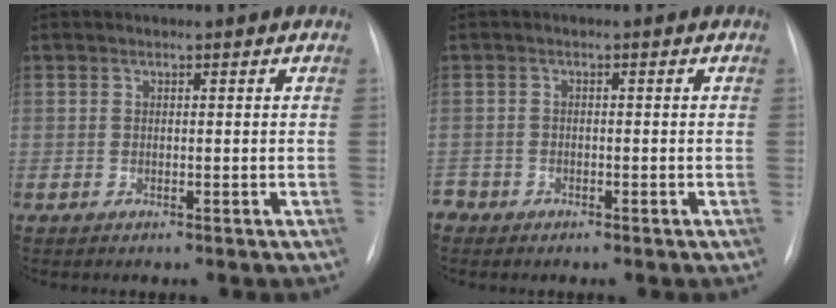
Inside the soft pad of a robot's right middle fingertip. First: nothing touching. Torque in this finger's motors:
{"motor_torque": [0.39, -0.44, -0.06, -0.02]}